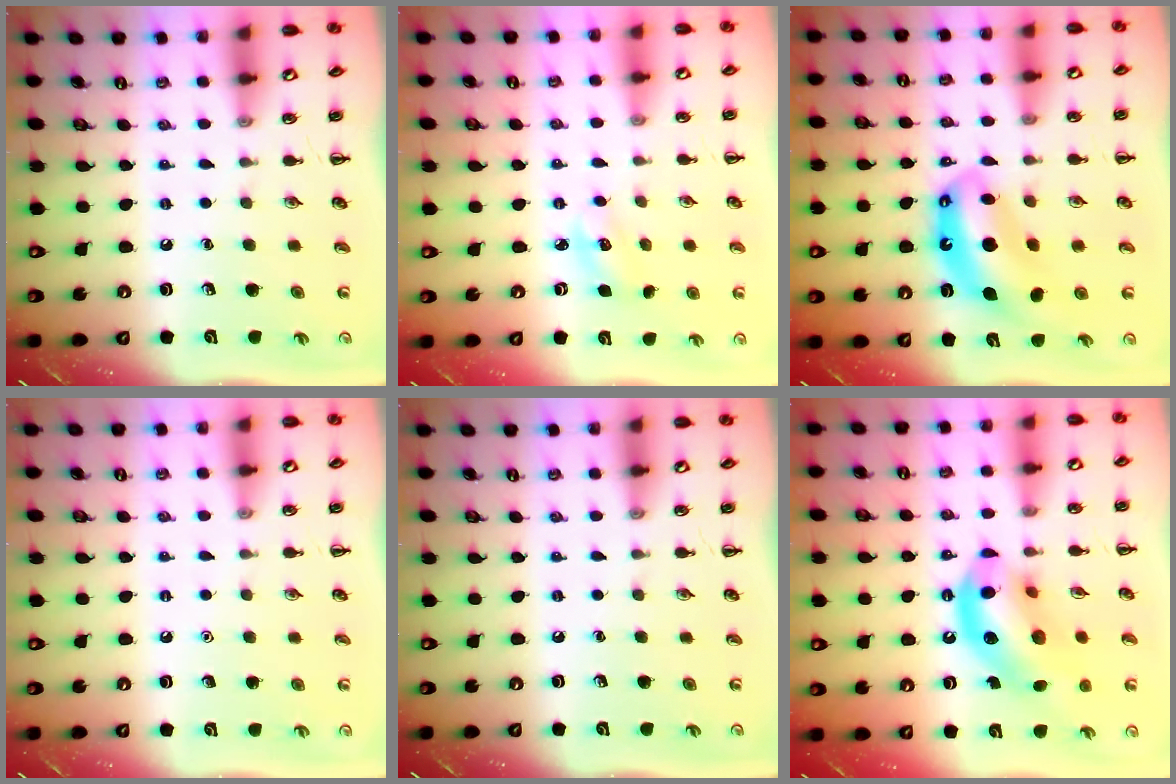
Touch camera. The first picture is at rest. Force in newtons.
{"total": 3.7, "press": 3.6, "slide": 1.0}
{"total": 12.5, "press": 12.1, "slide": 3.2}
{"total": 1.6, "press": 1.6, "slide": 0.1}
{"total": 0.0}
{"total": 16.1, "press": 15.7, "slide": 3.6}